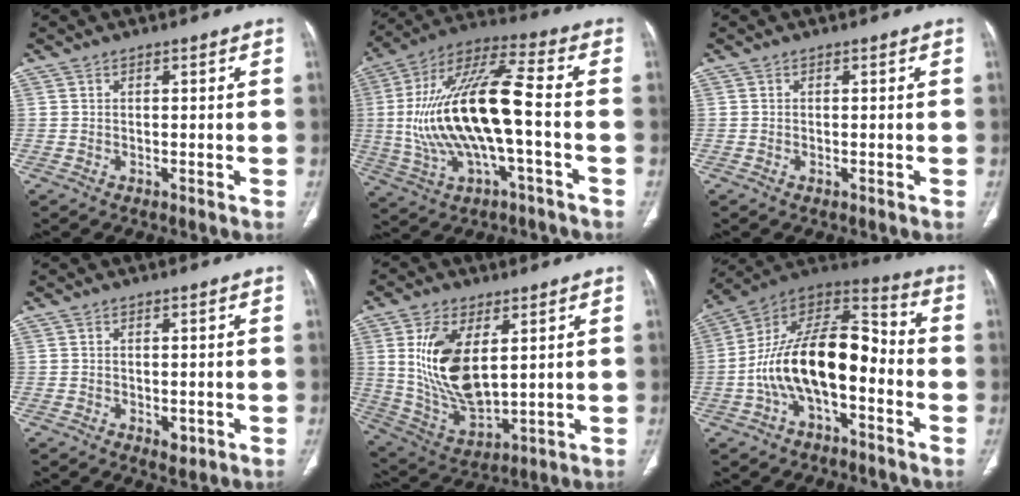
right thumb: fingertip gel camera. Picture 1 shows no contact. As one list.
[{"total": 20.6, "force": [-1.7, 6.3, 19.5], "torque": [-0.402, 0.035, -0.028]}, {"total": 0.0}, {"total": 2.1, "force": [-0.6, 1.3, 1.6], "torque": [-0.015, -0.002, -0.003]}, {"total": 15.9, "force": [4.1, 8.0, 13.1], "torque": [-0.248, -0.026, 0.093]}, {"total": 19.1, "force": [-4.0, 9.5, 16.1], "torque": [-0.268, 0.066, -0.075]}]